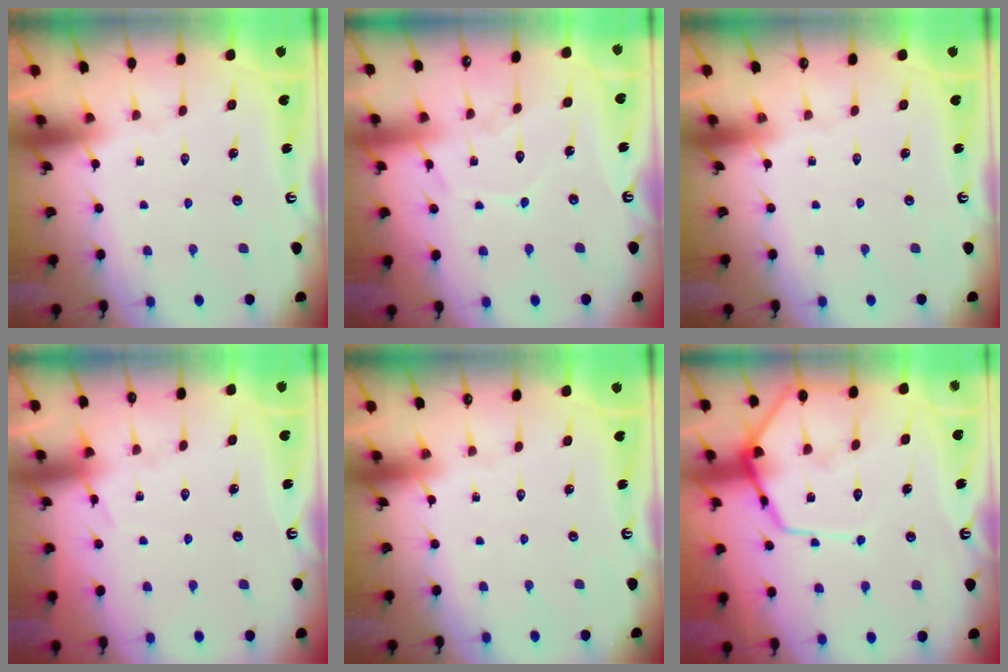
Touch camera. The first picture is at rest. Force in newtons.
{"total": 8.5, "press": 8.5, "slide": 0.9}
{"total": 0.0}
{"total": 6.4, "press": 6.4, "slide": 0.8}
{"total": 0.0}
{"total": 13.5, "press": 13.5, "slide": 1.2}